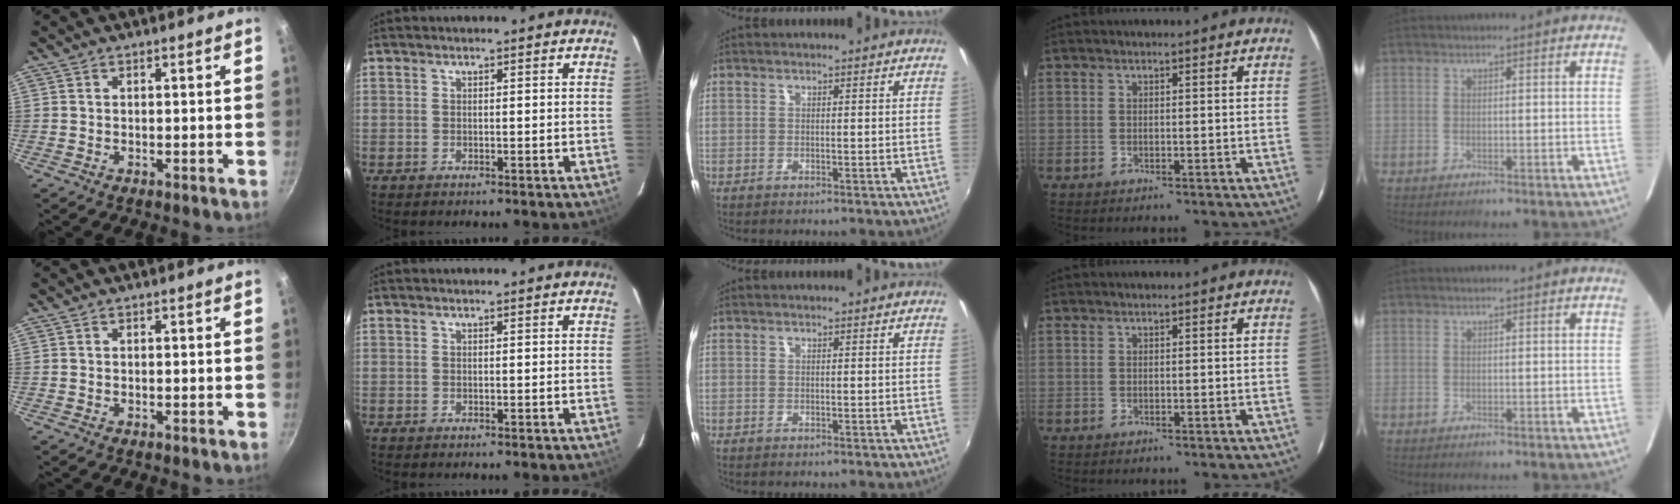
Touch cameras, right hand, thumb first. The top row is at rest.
{}